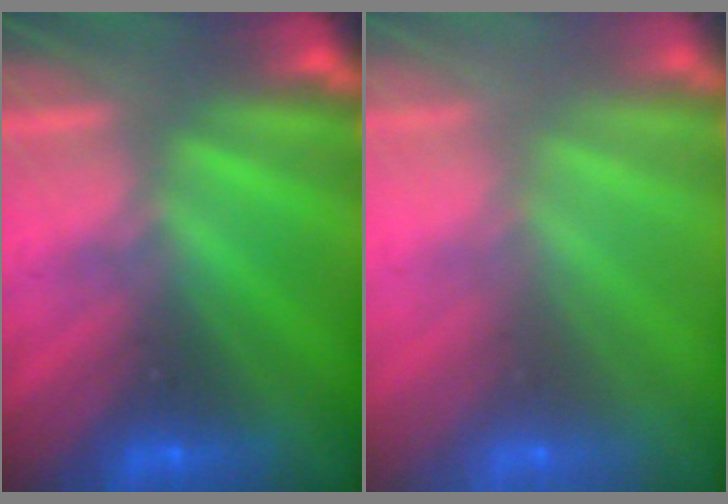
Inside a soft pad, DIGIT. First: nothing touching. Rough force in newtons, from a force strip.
{"total": 8.8}